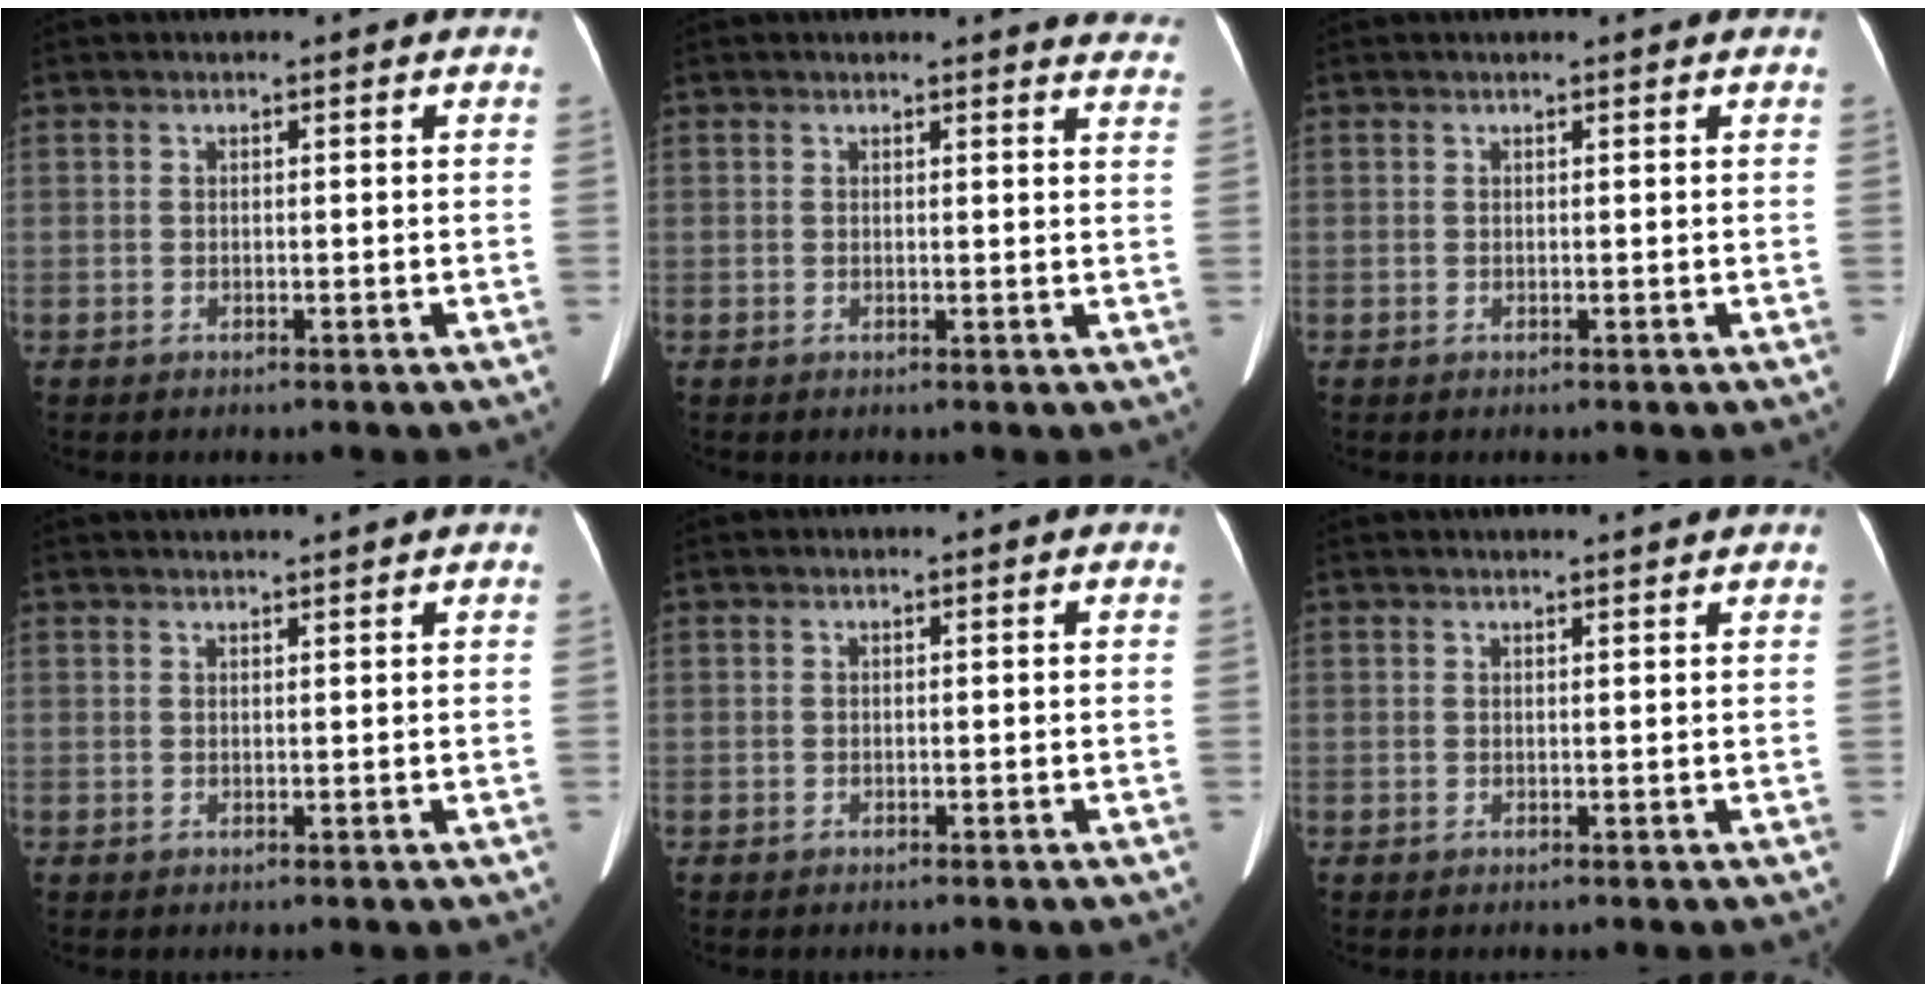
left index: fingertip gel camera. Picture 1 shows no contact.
{"total": 8.4, "force": [8.3, 1.1, 1.2], "torque": [0.016, -0.038, 0.053]}
{"total": 0.6, "force": [0.5, 0.0, 0.2], "torque": [-0.005, 0.004, 0.008]}
{"total": 3.4, "force": [3.3, -0.7, 0.9], "torque": [-0.009, 0.016, 0.045]}
{"total": 0.0}
{"total": 3.0, "force": [2.9, -0.4, 0.8], "torque": [-0.011, 0.009, 0.037]}